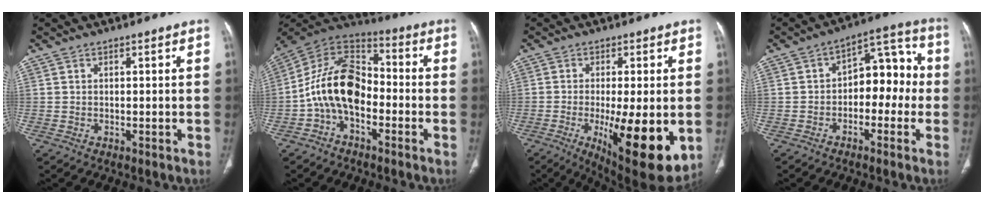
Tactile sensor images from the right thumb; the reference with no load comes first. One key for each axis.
{"total": 14.8, "fx": -3.5, "fy": 9.3, "fz": 11.0, "tx": -0.185, "ty": 0.059, "tz": -0.075}
{"total": 17.1, "fx": -3.9, "fy": 5.0, "fz": 15.8, "tx": -0.215, "ty": -0.030, "tz": -0.041}
{"total": 10.9, "fx": -1.3, "fy": 7.0, "fz": 8.3, "tx": -0.069, "ty": 0.048, "tz": -0.032}